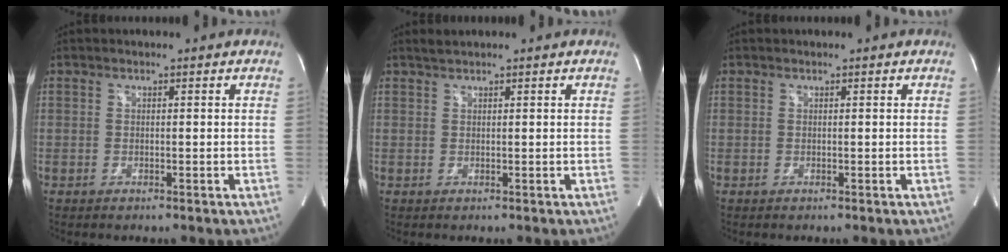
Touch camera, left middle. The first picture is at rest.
{"total": 0.9, "force": [0.8, -0.1, 0.2], "torque": [-0.009, 0.008, 0.021]}
{"total": 0.0}